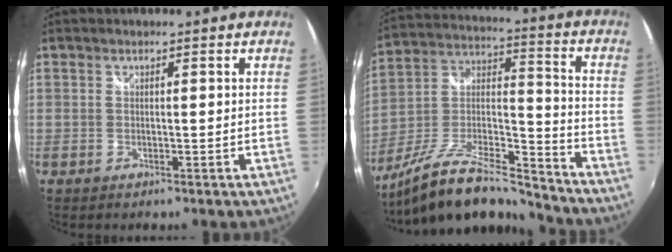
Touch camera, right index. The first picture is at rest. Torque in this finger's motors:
{"motor_torque": [0.93, -1.21, 0.17, 0.00]}